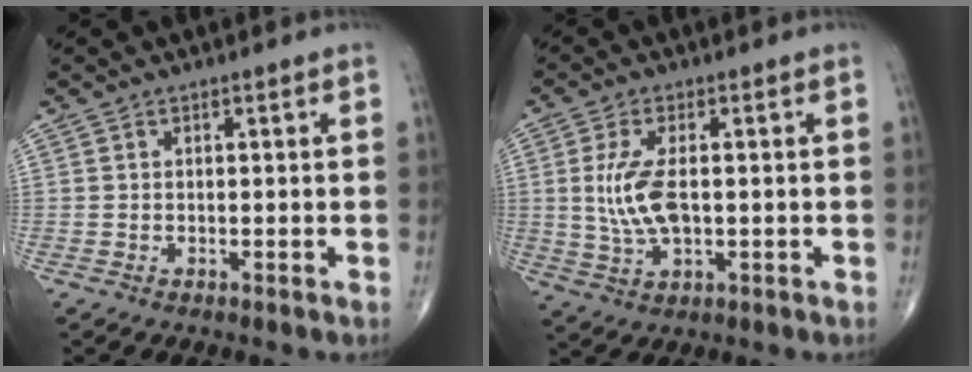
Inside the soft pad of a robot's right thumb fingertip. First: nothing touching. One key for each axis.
{"total": 8.2, "fx": 0.3, "fy": 3.8, "fz": 7.3, "tx": -0.158, "ty": -0.006, "tz": 0.007}